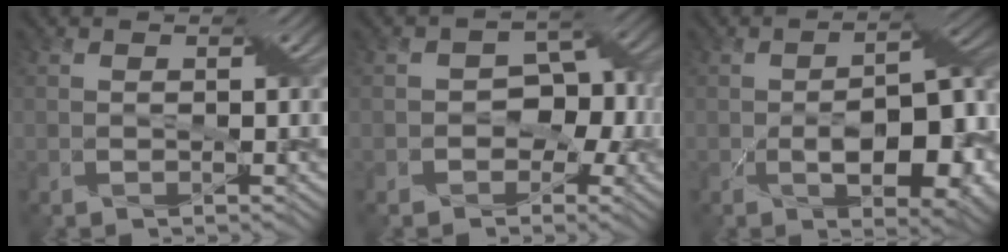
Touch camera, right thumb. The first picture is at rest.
{"total": 5.9, "force": [-1.4, 4.6, 3.4], "torque": [-0.026, 0.007, -0.032]}
{"total": 11.1, "force": [-2.5, 4.8, 9.7], "torque": [-0.159, -0.018, -0.032]}